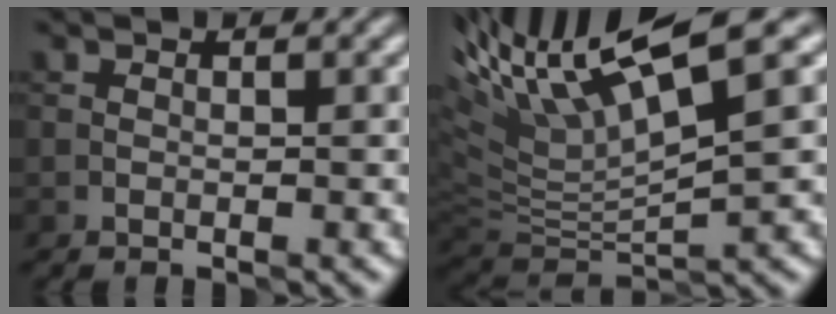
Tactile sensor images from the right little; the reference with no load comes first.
{"total": 9.3, "force": [4.9, 1.9, 7.7], "torque": [-0.136, 0.023, 0.094]}